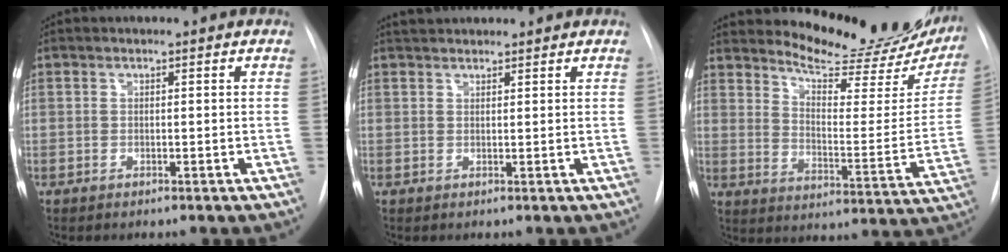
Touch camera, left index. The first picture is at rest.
{"total": 4.0, "force": [3.8, 0.8, 0.9], "torque": [-0.015, 0.038, 0.061]}
{"total": 21.4, "force": [19.6, 4.7, 7.4], "torque": [-0.101, -0.075, 0.248]}